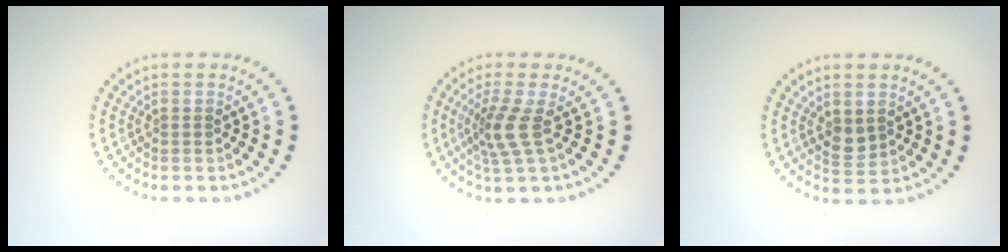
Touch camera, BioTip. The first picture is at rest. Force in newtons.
{"total": 2.9, "press": 2.2, "slide": 1.9}
{"total": 1.7, "press": 1.7, "slide": 0.4}